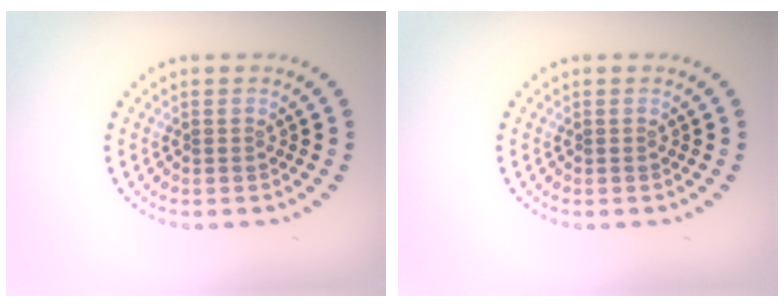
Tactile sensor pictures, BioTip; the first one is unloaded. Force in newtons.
{"total": 0.0}